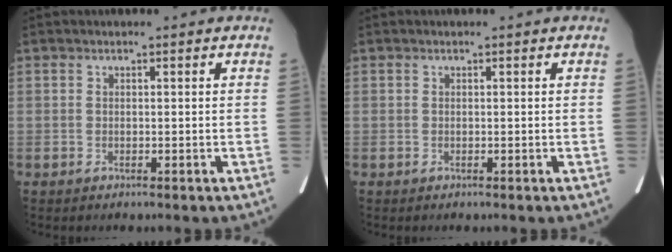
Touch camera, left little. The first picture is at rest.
{"total": 0.0}